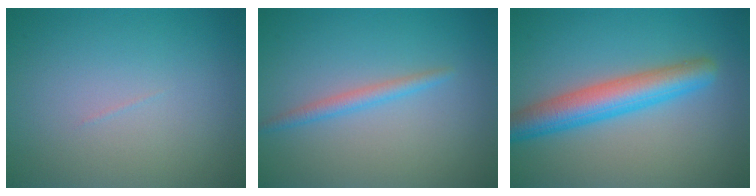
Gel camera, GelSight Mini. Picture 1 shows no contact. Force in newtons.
{"total": 1.6, "press": 1.6, "slide": 0.0}
{"total": 5.4, "press": 5.4, "slide": 0.1}